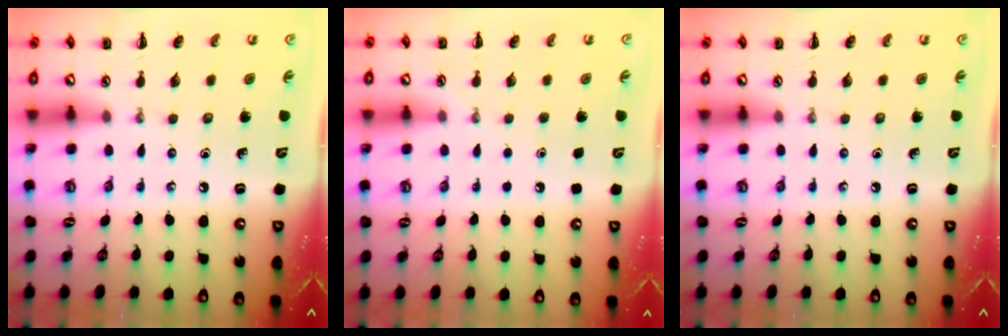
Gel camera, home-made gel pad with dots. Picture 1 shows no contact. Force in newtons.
{"total": 1.6, "press": 1.6, "slide": 0.1}
{"total": 0.0}